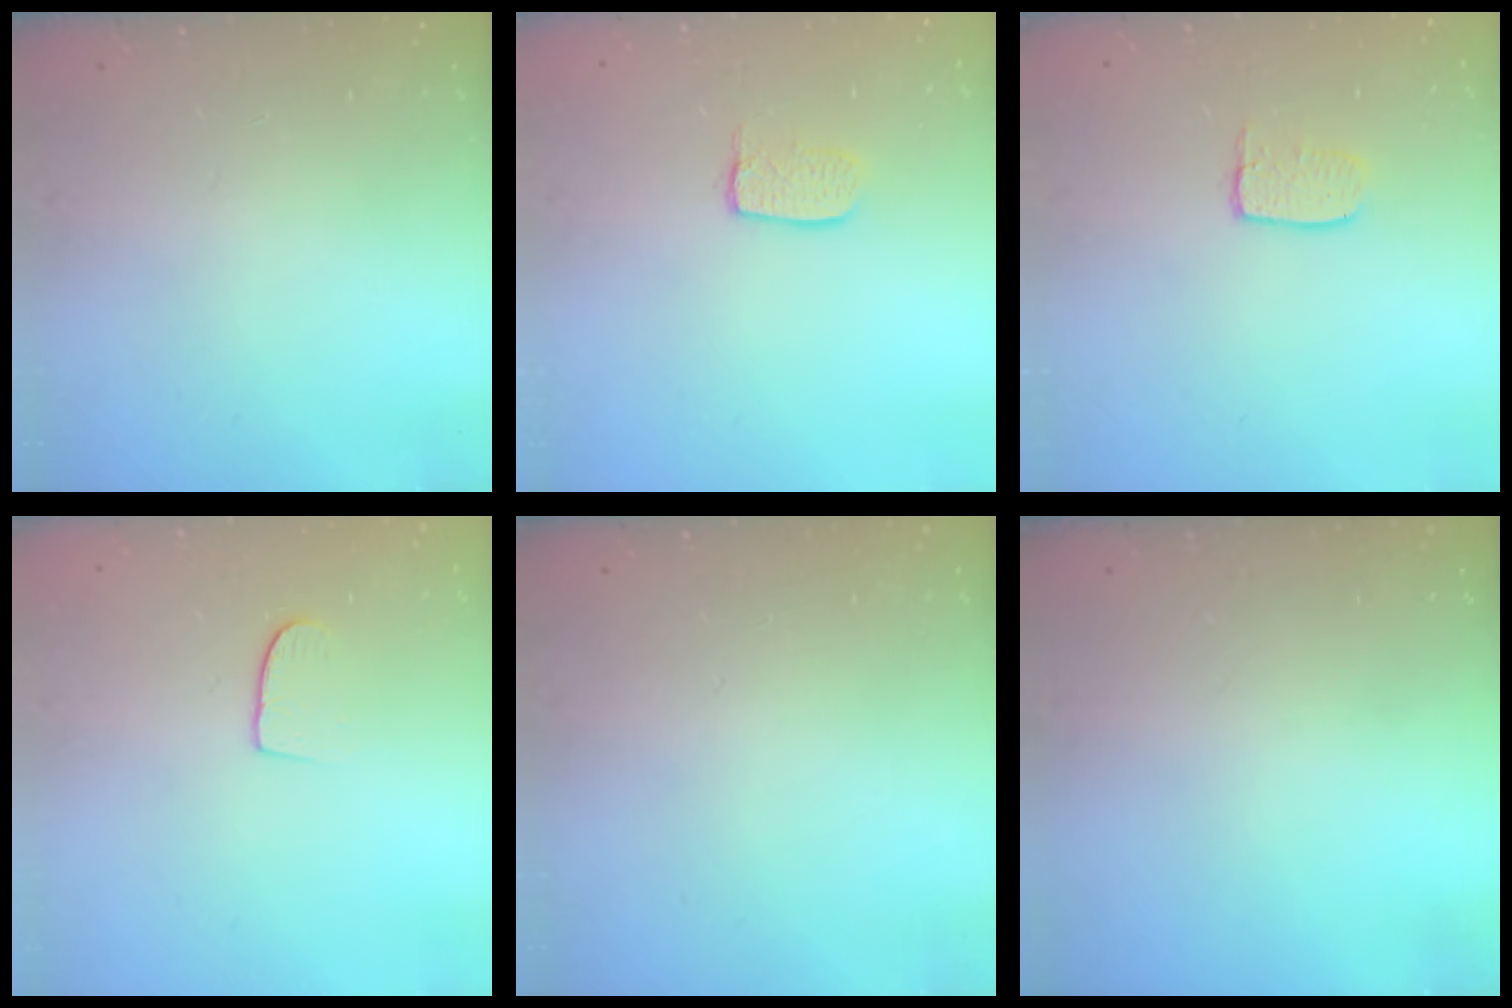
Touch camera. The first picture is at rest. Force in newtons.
{"total": 7.0, "press": 7.0, "slide": 0.5}
{"total": 6.0, "press": 6.0, "slide": 0.5}
{"total": 6.8, "press": 6.7, "slide": 0.5}
{"total": 0.0}
{"total": 0.0}